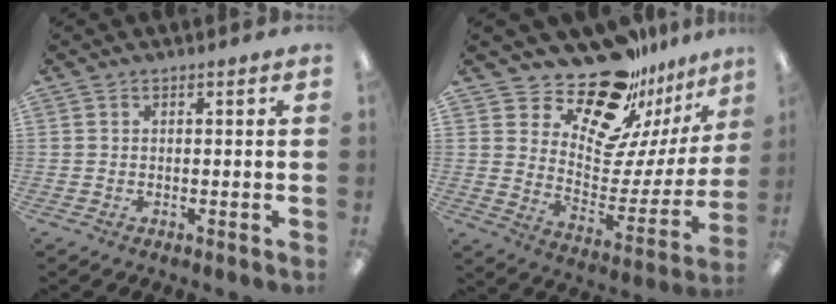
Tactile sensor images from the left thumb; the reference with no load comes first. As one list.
[{"total": 20.2, "force": [16.9, 8.2, 7.6], "torque": [-0.120, -0.136, 0.292]}]